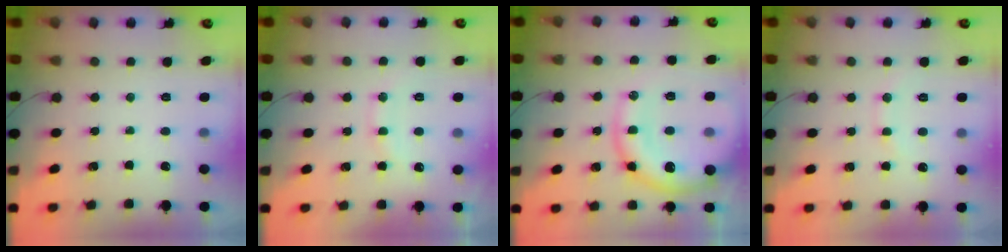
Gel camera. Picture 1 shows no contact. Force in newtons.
{"total": 9.8, "press": 9.7, "slide": 0.9}
{"total": 16.7, "press": 16.5, "slide": 2.8}
{"total": 6.3, "press": 6.2, "slide": 1.0}